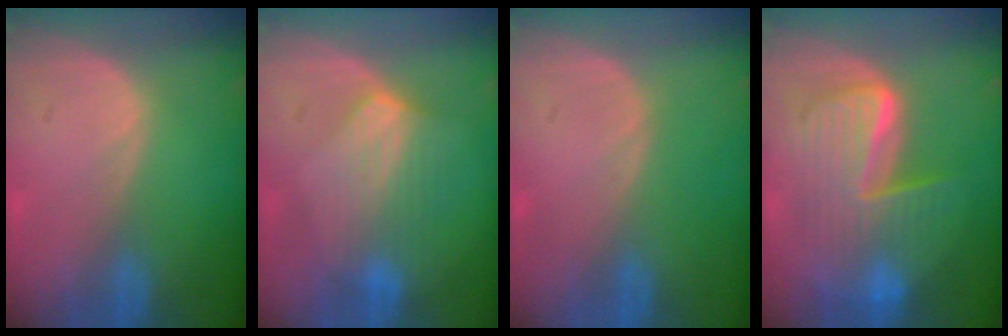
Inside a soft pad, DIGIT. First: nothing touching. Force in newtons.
{"total": 7.2, "press": 6.5, "slide": 3.1}
{"total": 0.0}
{"total": 10.4, "press": 10.4, "slide": 0.9}